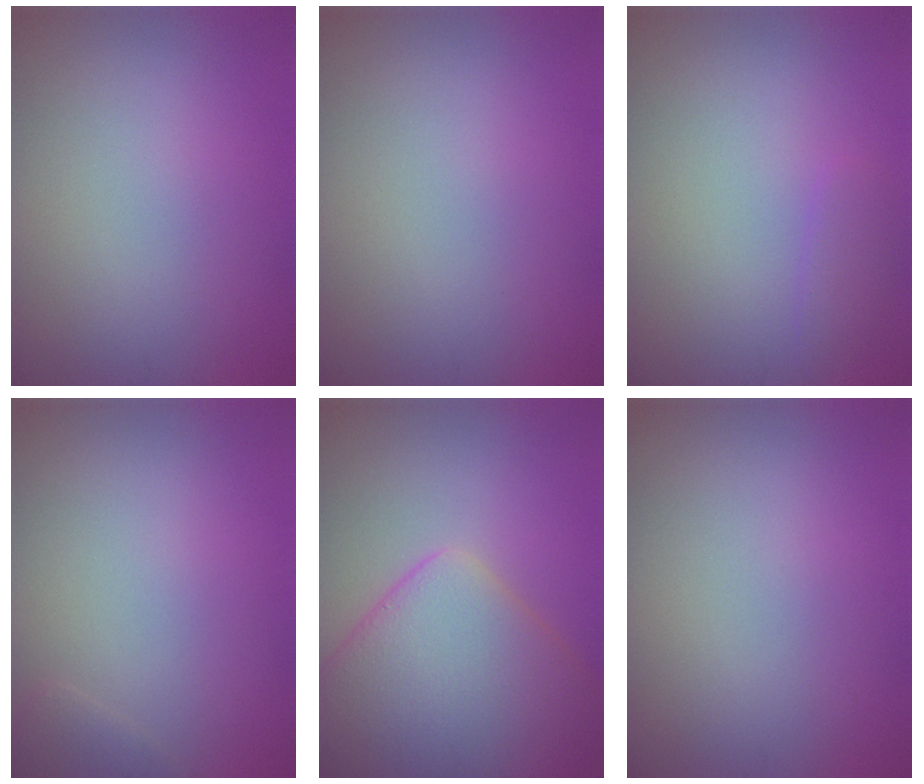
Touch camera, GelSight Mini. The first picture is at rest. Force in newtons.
{"total": 0.0}
{"total": 1.2, "press": 1.2, "slide": 0.2}
{"total": 0.9, "press": 0.9, "slide": 0.1}
{"total": 10.4, "press": 10.4, "slide": 0.6}
{"total": 0.0}